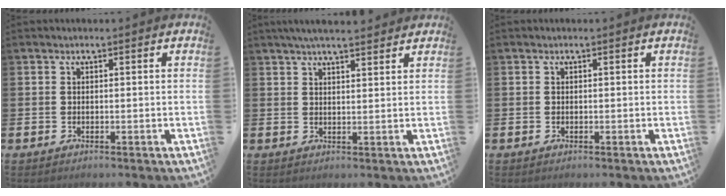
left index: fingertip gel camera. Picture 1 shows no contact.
{"total": 4.1, "force": [3.8, 0.5, 1.5], "torque": [-0.029, -0.011, 0.067]}
{"total": 0.0}